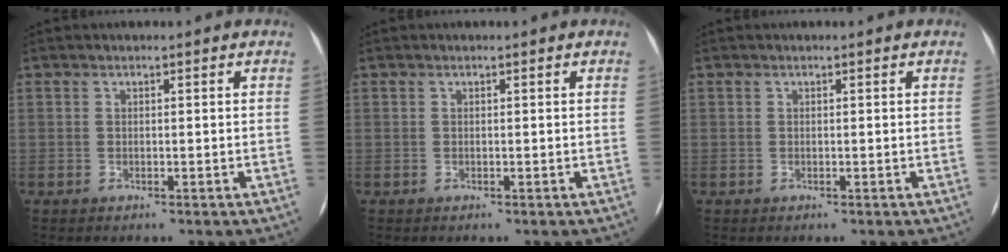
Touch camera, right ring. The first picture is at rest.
{"total": 0.0}
{"total": 0.0}